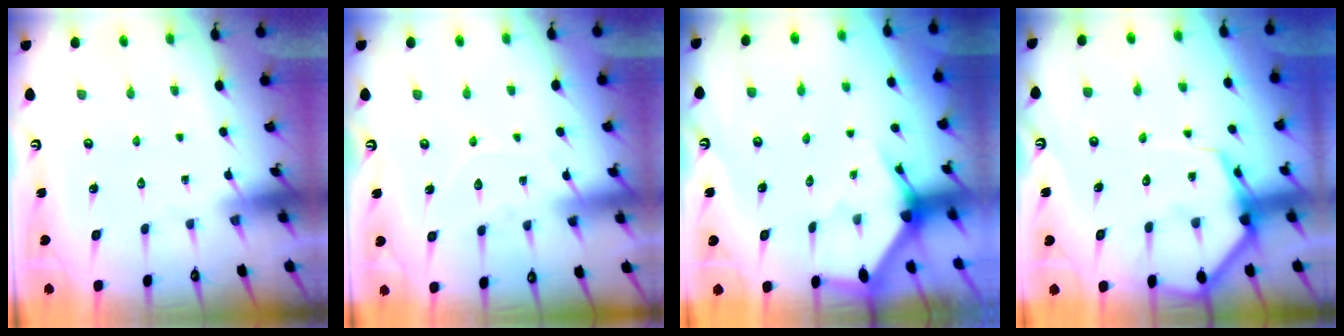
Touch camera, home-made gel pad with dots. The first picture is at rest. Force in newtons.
{"total": 5.7, "press": 5.7, "slide": 0.6}
{"total": 3.0, "press": 3.0, "slide": 0.2}
{"total": 8.7, "press": 8.6, "slide": 1.0}